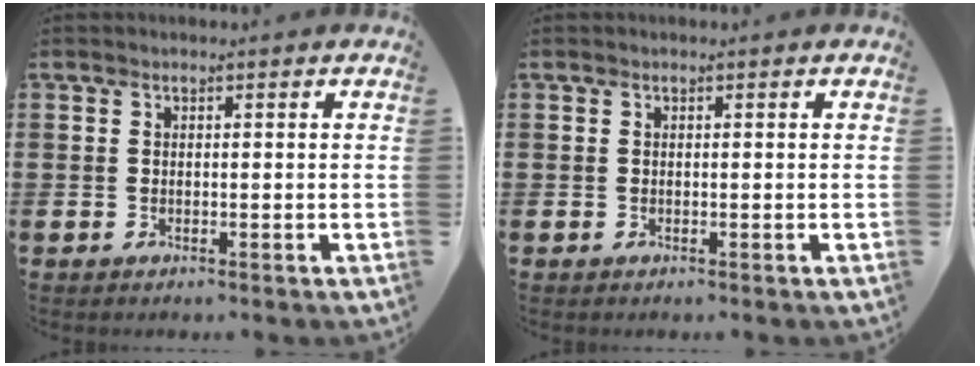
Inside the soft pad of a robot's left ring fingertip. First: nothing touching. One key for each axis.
{"total": 0.0}